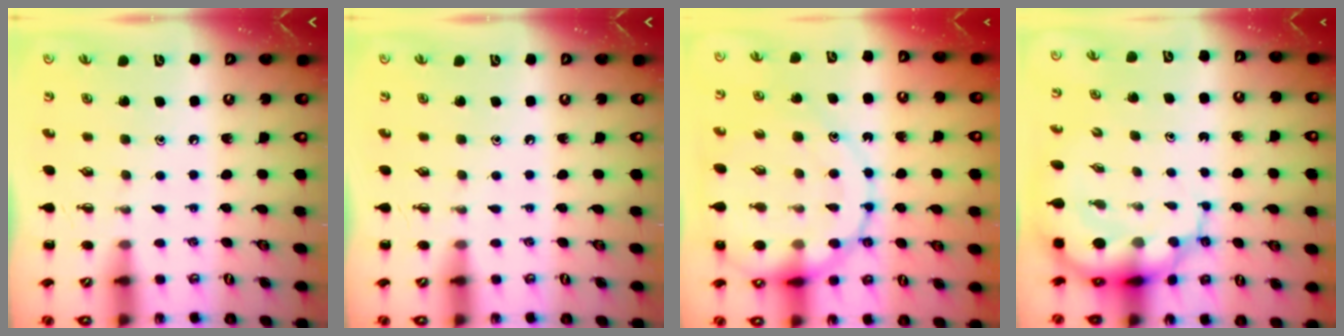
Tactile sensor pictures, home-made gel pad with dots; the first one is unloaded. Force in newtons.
{"total": 0.0}
{"total": 19.1, "press": 18.8, "slide": 3.2}
{"total": 9.1, "press": 8.8, "slide": 2.3}